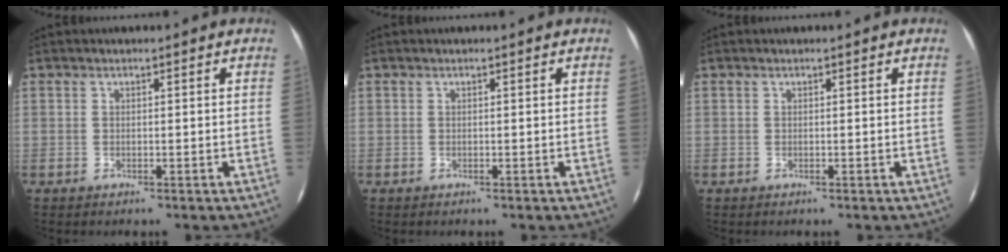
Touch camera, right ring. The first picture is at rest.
{"total": 0.0}
{"total": 0.0}